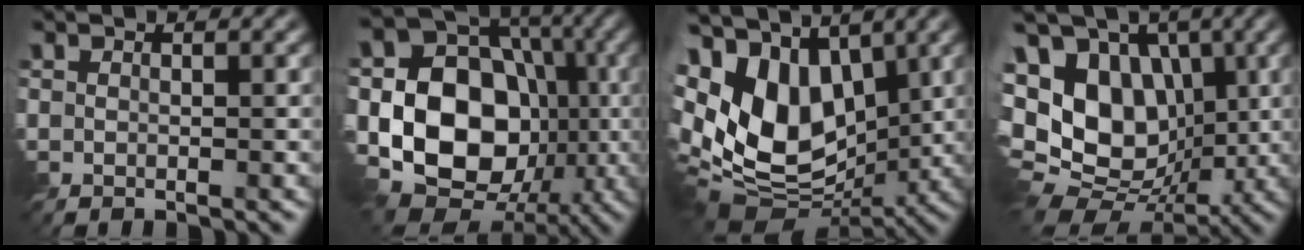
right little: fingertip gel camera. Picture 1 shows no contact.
{"total": 16.0, "force": [-2.9, 12.6, 9.5], "torque": [-0.159, -0.001, -0.066]}
{"total": 14.6, "force": [1.2, 9.9, 10.7], "torque": [-0.254, -0.009, 0.020]}
{"total": 15.5, "force": [0.7, 11.6, 10.3], "torque": [-0.209, 0.012, 0.004]}